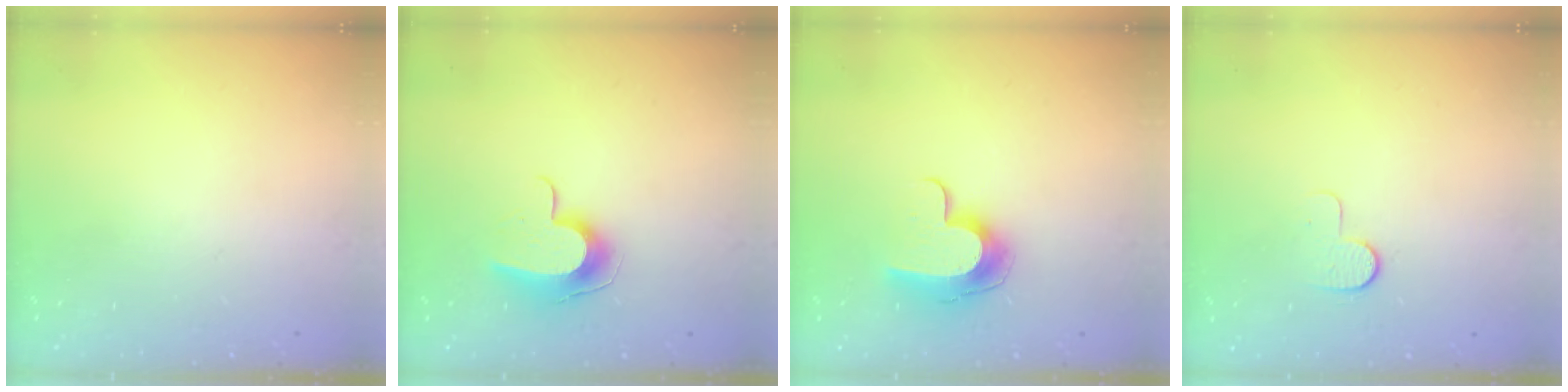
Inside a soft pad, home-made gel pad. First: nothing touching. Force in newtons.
{"total": 9.9, "press": 9.9, "slide": 0.4}
{"total": 10.5, "press": 10.5, "slide": 0.3}
{"total": 6.9, "press": 6.8, "slide": 0.5}